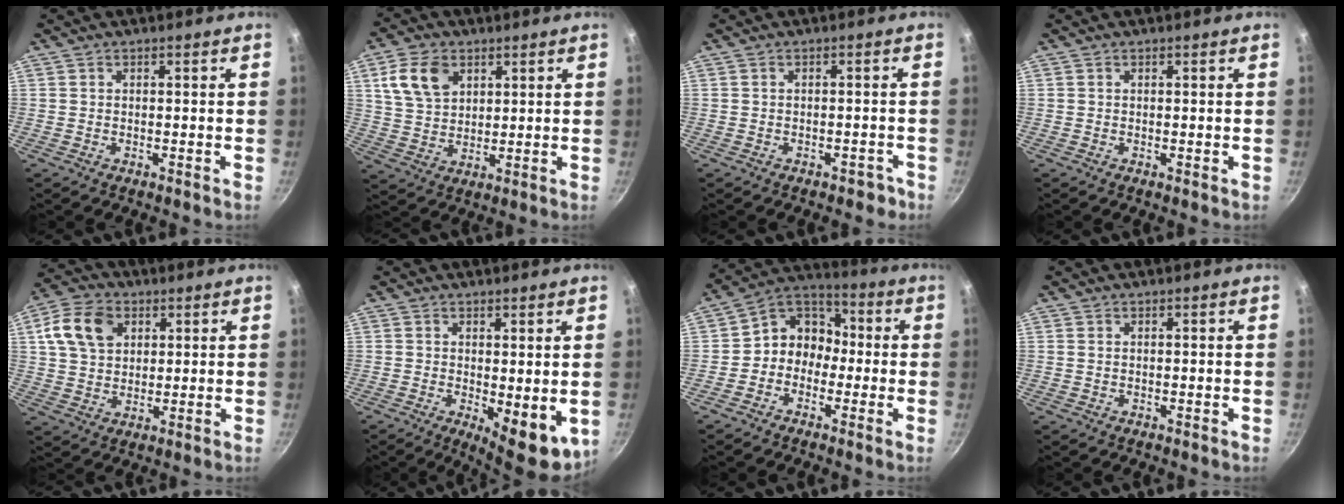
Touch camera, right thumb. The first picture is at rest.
{"total": 9.8, "force": [4.1, 6.7, 5.8], "torque": [-0.092, -0.008, 0.081]}
{"total": 2.1, "force": [-1.5, 1.2, 0.8], "torque": [0.006, 0.027, 0.001]}
{"total": 0.0}
{"total": 11.2, "force": [3.9, 8.0, 6.7], "torque": [-0.109, 0.004, 0.066]}
{"total": 8.4, "force": [-0.4, 3.4, 7.6], "torque": [-0.082, -0.010, 0.008]}
{"total": 9.1, "force": [-1.6, 7.8, 4.4], "torque": [-0.029, 0.046, -0.054]}
{"total": 0.0}